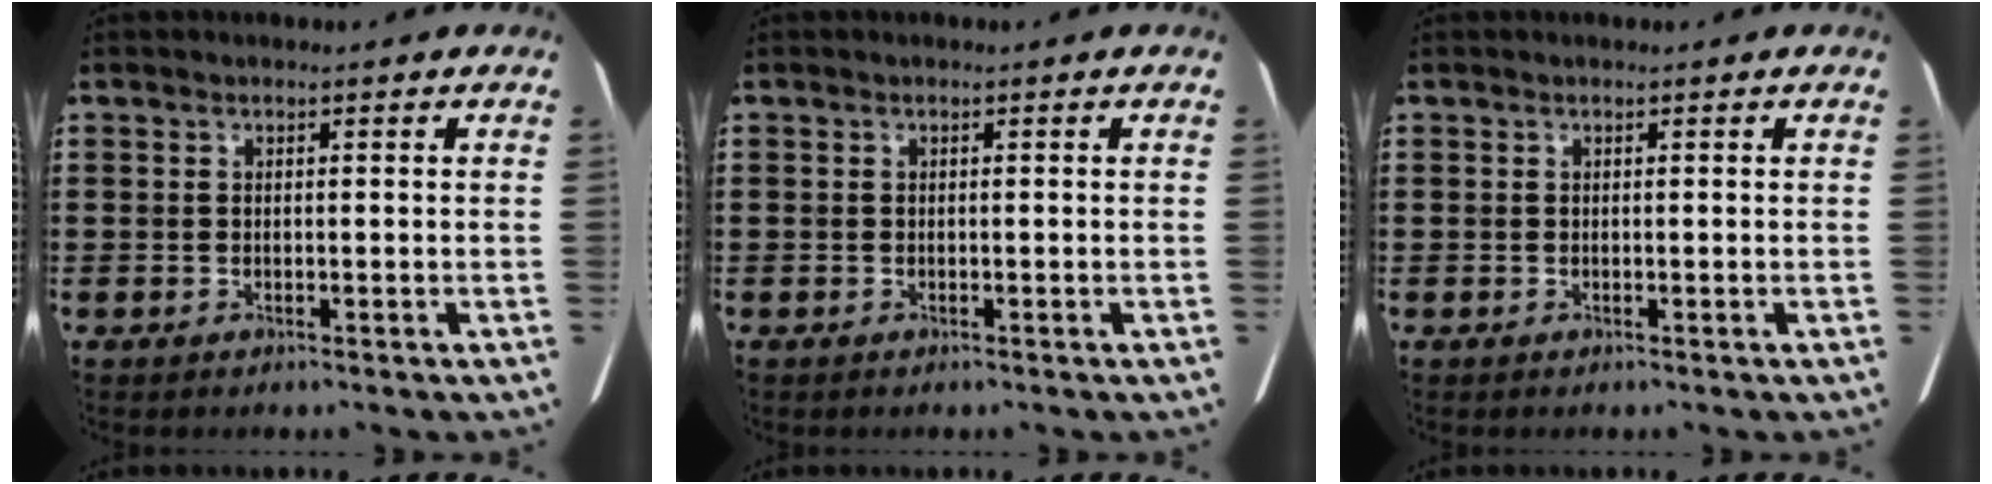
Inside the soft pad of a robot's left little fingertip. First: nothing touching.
{"total": 0.0}
{"total": 0.0}